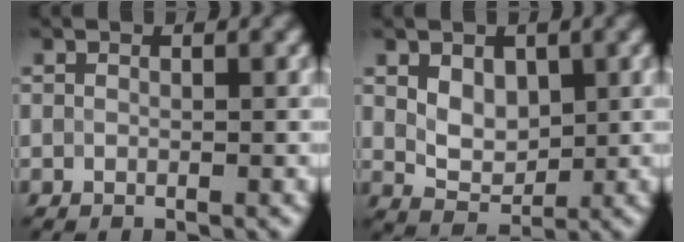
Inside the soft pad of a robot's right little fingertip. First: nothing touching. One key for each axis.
{"total": 3.0, "fx": 1.0, "fy": 2.0, "fz": 1.9, "tx": -0.041, "ty": -0.002, "tz": 0.019}